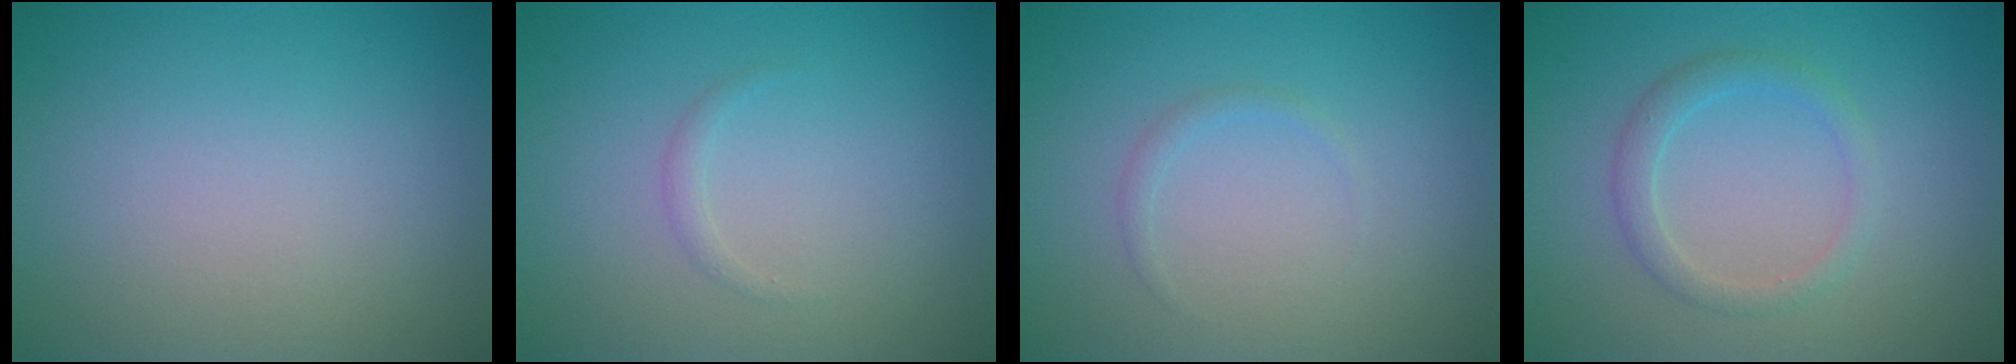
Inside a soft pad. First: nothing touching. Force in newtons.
{"total": 0.6, "press": 0.6, "slide": 0.0}
{"total": 0.7, "press": 0.7, "slide": 0.0}
{"total": 2.0, "press": 2.0, "slide": 0.2}